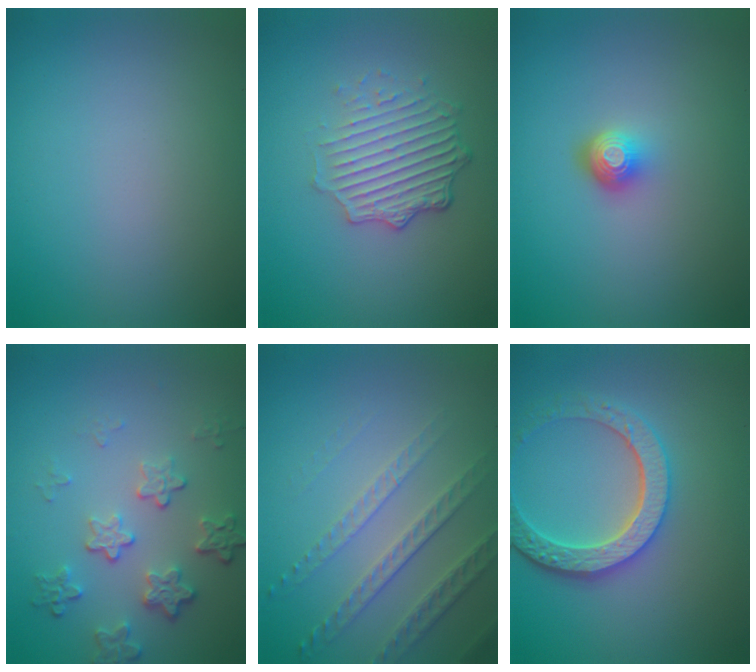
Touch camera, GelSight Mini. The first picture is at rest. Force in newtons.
{"total": 4.9, "press": 3.6, "slide": 3.4}
{"total": 2.0, "press": 1.4, "slide": 1.4}
{"total": 4.0, "press": 3.1, "slide": 2.5}
{"total": 3.5, "press": 3.1, "slide": 1.7}
{"total": 4.9, "press": 4.2, "slide": 2.4}